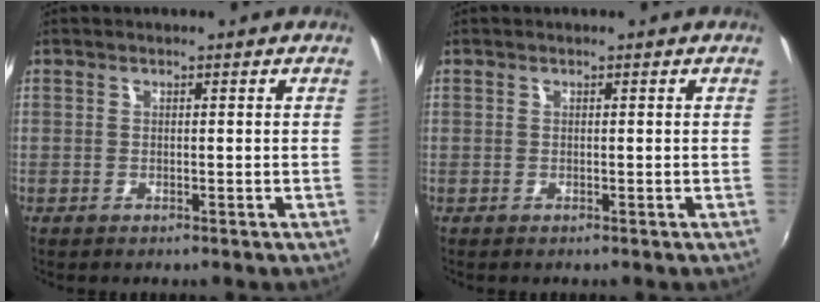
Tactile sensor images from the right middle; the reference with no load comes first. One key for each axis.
{"total": 0.0}